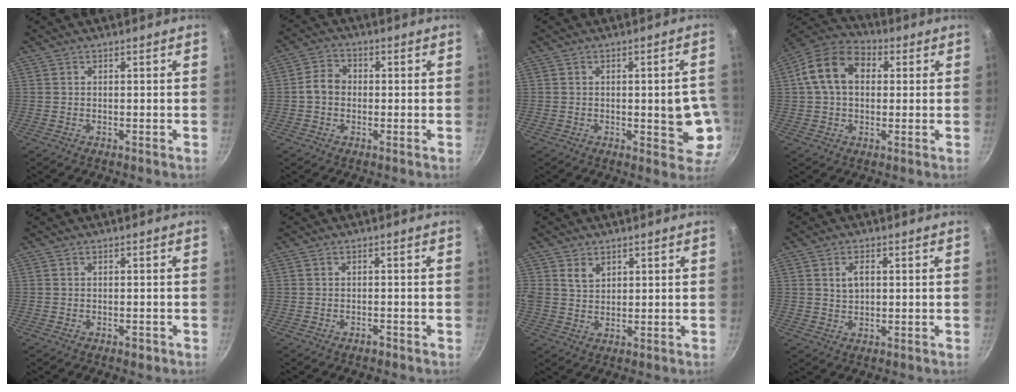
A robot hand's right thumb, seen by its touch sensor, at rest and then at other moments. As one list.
[{"total": 4.8, "force": [-0.4, 3.9, 2.6], "torque": [-0.030, 0.016, -0.017]}, {"total": 8.8, "force": [-0.9, 3.5, 8.0], "torque": [-0.071, 0.006, -0.008]}, {"total": 12.5, "force": [2.3, 9.0, 8.4], "torque": [-0.123, 0.025, 0.020]}, {"total": 1.5, "force": [-0.7, 0.9, 0.9], "torque": [-0.010, 0.010, -0.007]}, {"total": 1.2, "force": [-0.9, 0.6, 0.6], "torque": [-0.008, 0.012, -0.012]}, {"total": 4.2, "force": [2.0, 3.0, 2.1], "torque": [-0.028, -0.006, 0.040]}, {"total": 3.5, "force": [0.8, 2.3, 2.6], "torque": [-0.035, 0.002, 0.017]}]